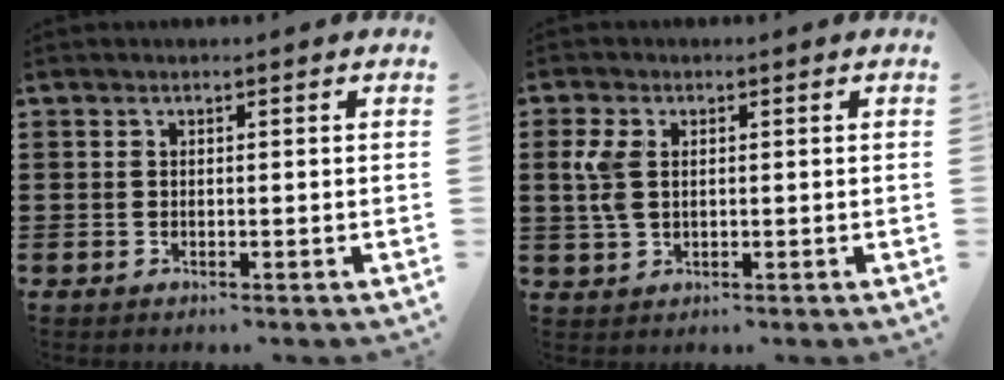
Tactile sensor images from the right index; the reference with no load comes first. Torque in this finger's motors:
{"motor_torque": [0.21, -0.06, 0.14, 0.10]}